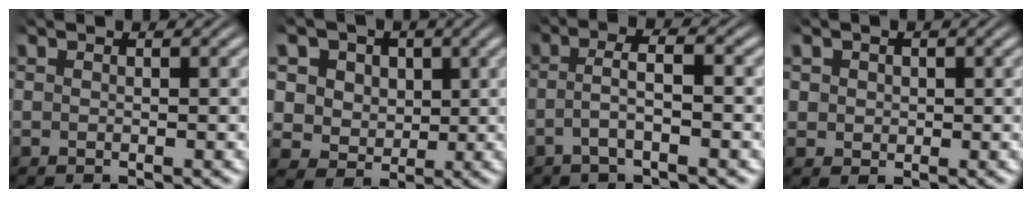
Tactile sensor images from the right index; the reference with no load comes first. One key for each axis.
{"total": 11.4, "fx": 0.9, "fy": 10.5, "fz": 4.2, "tx": -0.127, "ty": -0.037, "tz": 0.013}
{"total": 3.1, "fx": -1.3, "fy": 0.7, "fz": 2.7, "tx": -0.050, "ty": -0.001, "tz": -0.026}
{"total": 2.1, "fx": 0.6, "fy": 1.9, "fz": 0.7, "tx": -0.023, "ty": -0.008, "tz": 0.016}